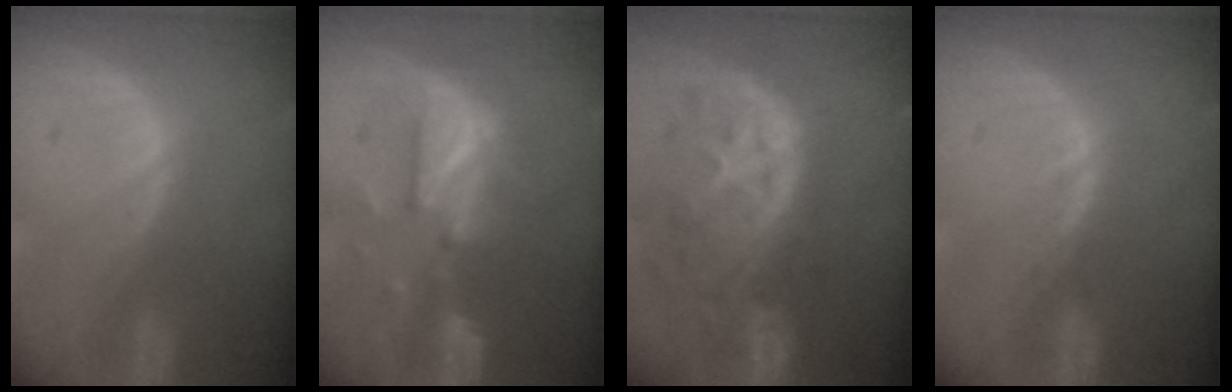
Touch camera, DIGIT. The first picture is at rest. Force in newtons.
{"total": 8.0, "press": 8.0, "slide": 0.8}
{"total": 11.9, "press": 10.1, "slide": 6.3}
{"total": 1.0, "press": 1.0, "slide": 0.2}